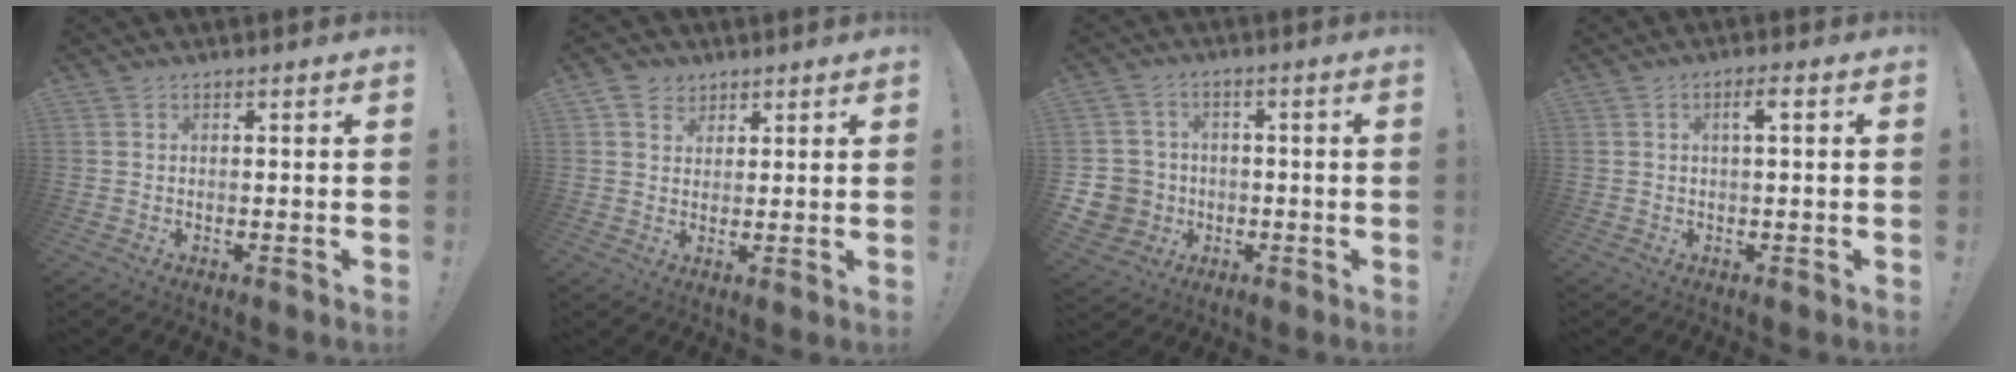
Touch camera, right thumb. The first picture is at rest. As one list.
[{"total": 4.6, "force": [2.6, 3.7, 1.0], "torque": [-0.026, -0.005, 0.050]}, {"total": 8.2, "force": [-1.6, 7.8, 2.0], "torque": [-0.041, 0.014, -0.025]}, {"total": 2.9, "force": [0.6, 0.2, 2.9], "torque": [-0.045, 0.001, 0.003]}]